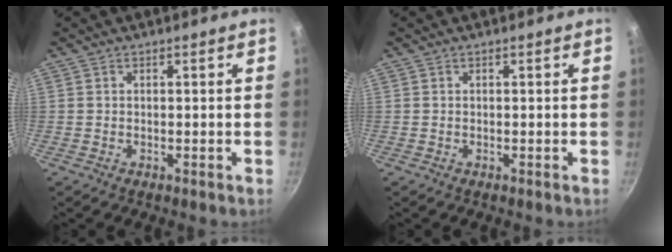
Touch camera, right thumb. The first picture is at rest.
{"total": 0.0}